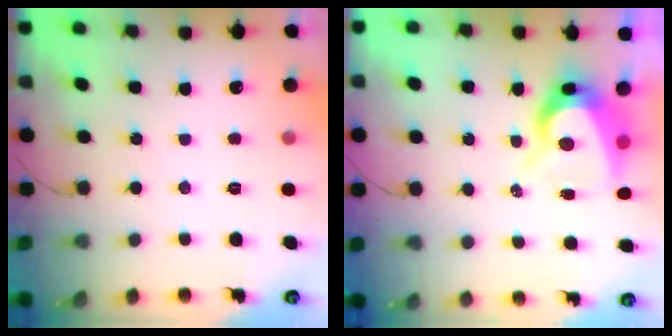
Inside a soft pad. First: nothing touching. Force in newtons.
{"total": 8.4, "press": 8.3, "slide": 0.6}